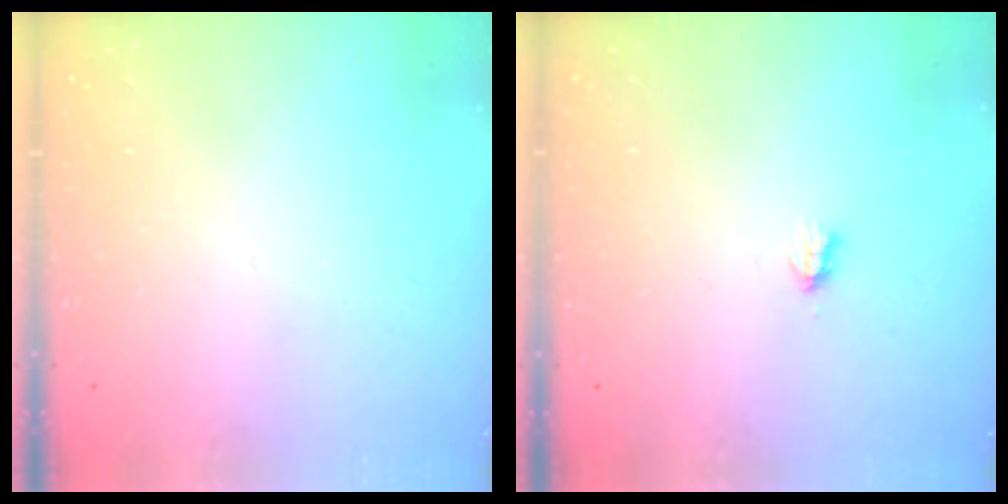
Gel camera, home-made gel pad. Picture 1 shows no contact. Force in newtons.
{"total": 1.7, "press": 1.7, "slide": 0.3}